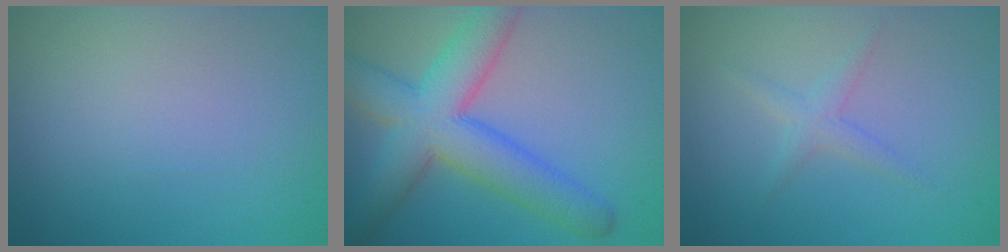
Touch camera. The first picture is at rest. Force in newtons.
{"total": 9.0, "press": 9.0, "slide": 0.3}
{"total": 1.6, "press": 1.6, "slide": 0.1}